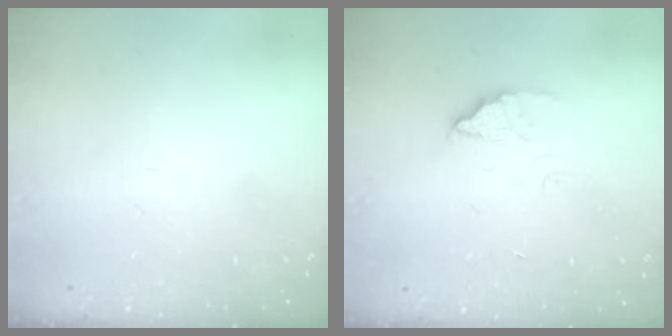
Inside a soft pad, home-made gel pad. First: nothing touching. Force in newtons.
{"total": 2.6, "press": 2.6, "slide": 0.2}